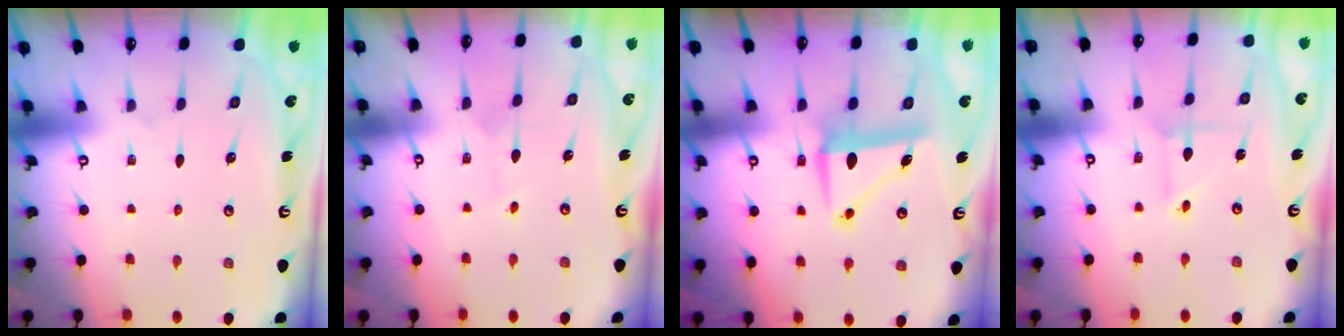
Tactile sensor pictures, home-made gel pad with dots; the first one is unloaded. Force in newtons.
{"total": 2.1, "press": 2.1, "slide": 0.1}
{"total": 8.7, "press": 8.6, "slide": 1.6}
{"total": 2.8, "press": 2.8, "slide": 0.3}